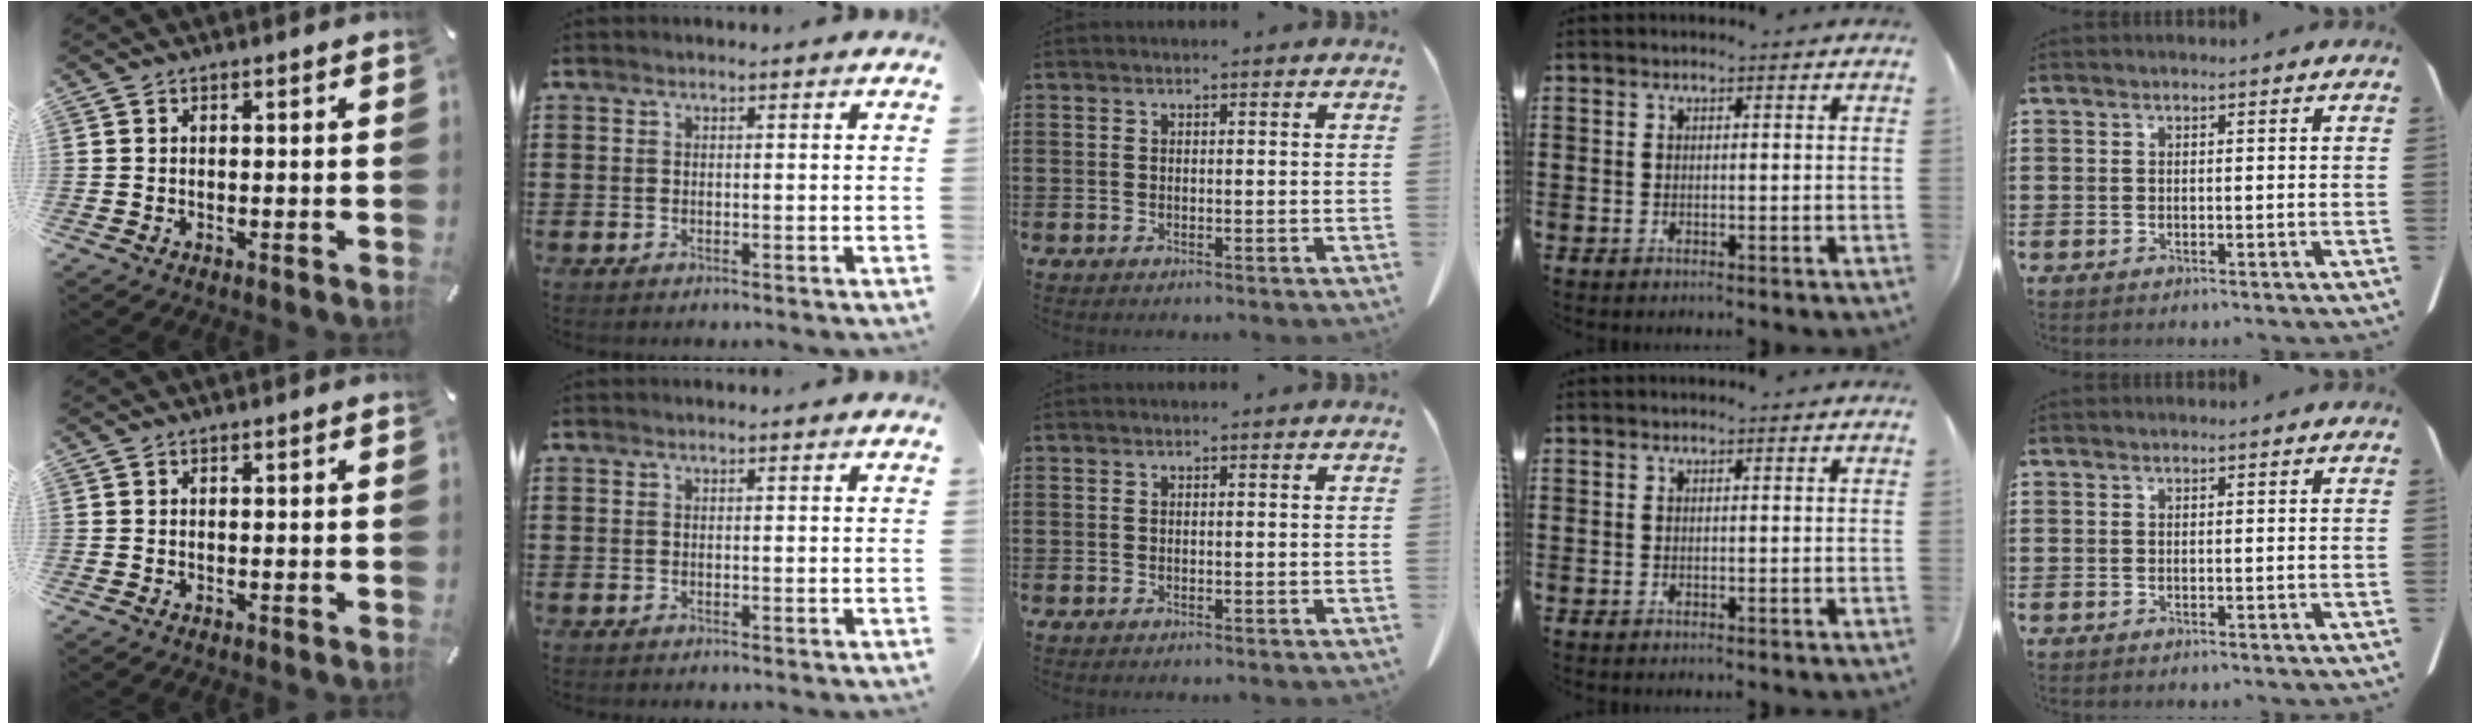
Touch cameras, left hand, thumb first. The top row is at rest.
{}